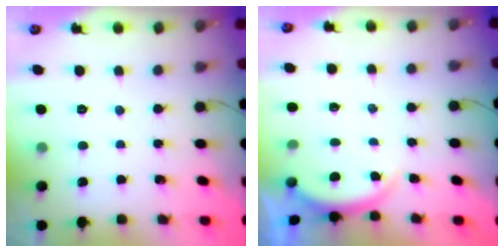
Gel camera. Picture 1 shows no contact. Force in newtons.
{"total": 3.3, "press": 3.3, "slide": 0.6}